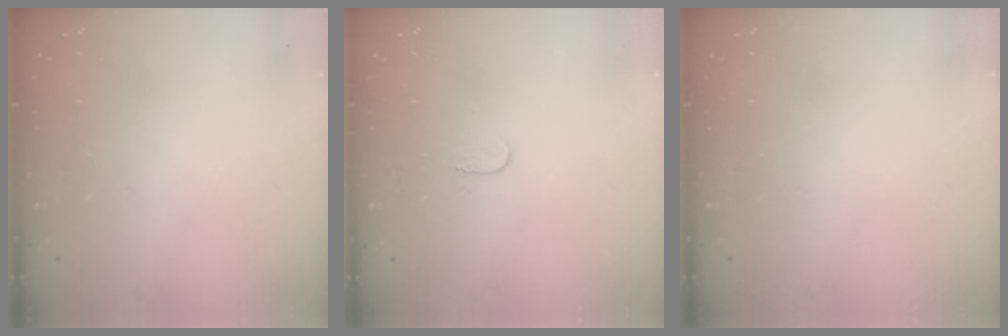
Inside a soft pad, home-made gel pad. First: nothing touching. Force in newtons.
{"total": 3.2, "press": 3.2, "slide": 0.3}
{"total": 0.0}